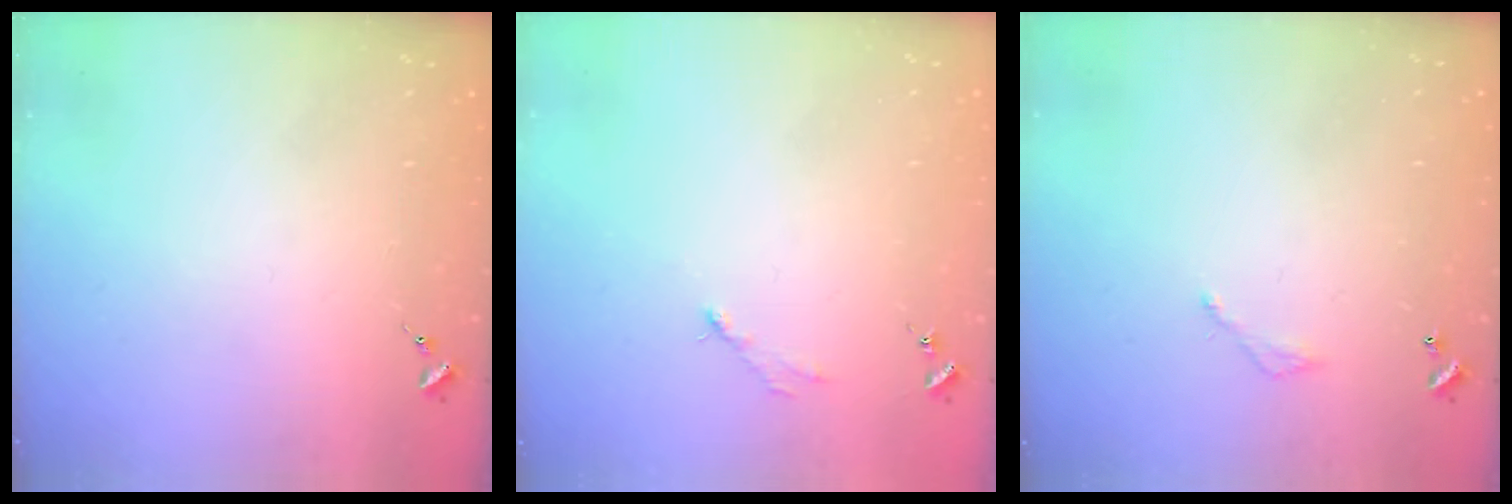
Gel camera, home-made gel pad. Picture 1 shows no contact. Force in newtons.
{"total": 2.6, "press": 2.6, "slide": 0.3}
{"total": 3.8, "press": 3.8, "slide": 0.2}